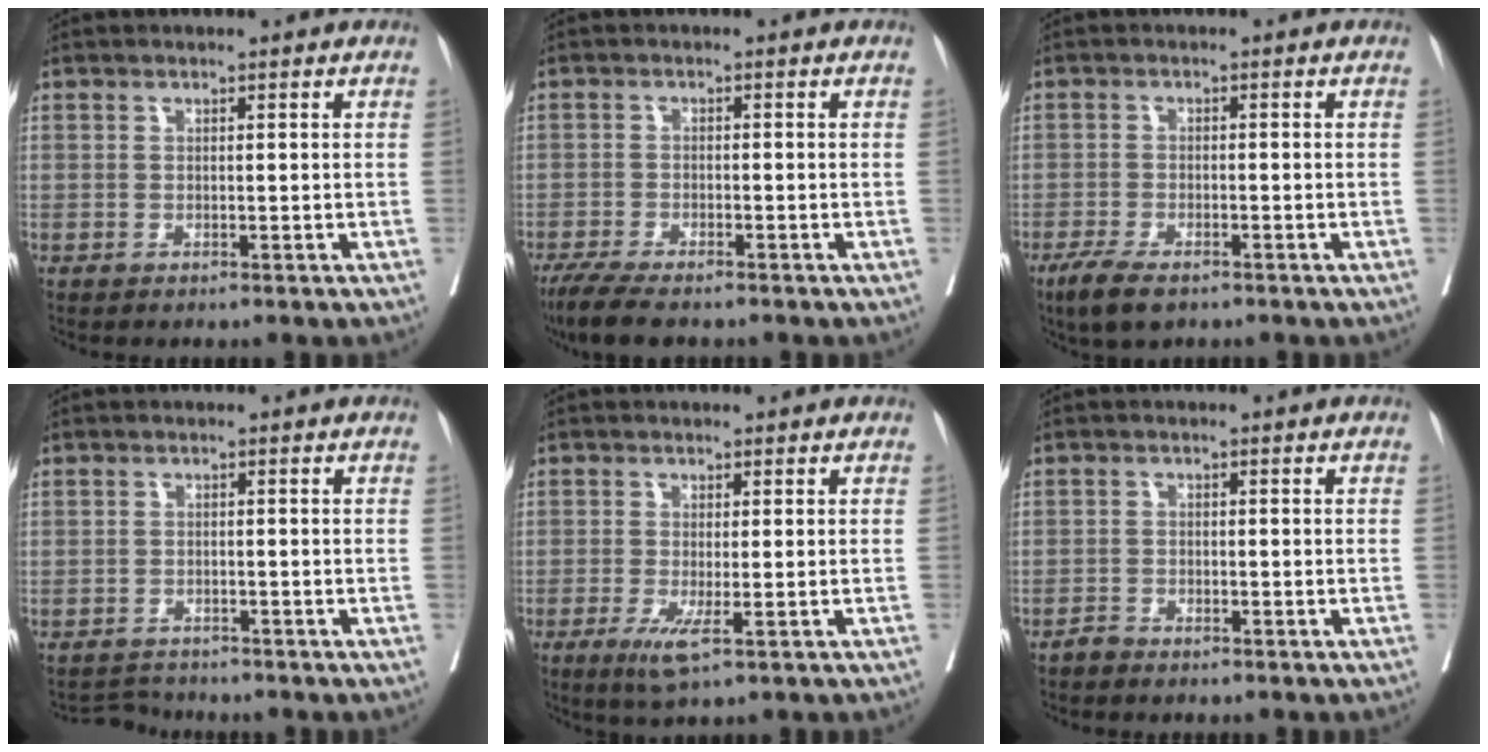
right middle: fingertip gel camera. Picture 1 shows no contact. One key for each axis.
{"total": 7.0, "fx": -5.5, "fy": 1.5, "fz": 4.0, "tx": -0.069, "ty": -0.016, "tz": -0.091}
{"total": 5.2, "fx": -3.6, "fy": 1.6, "fz": 3.4, "tx": -0.066, "ty": -0.010, "tz": -0.060}
{"total": 2.1, "fx": -1.9, "fy": 0.5, "fz": -0.8, "tx": 0.011, "ty": -0.009, "tz": -0.033}
{"total": 3.6, "fx": -1.5, "fy": 0.3, "fz": 3.3, "tx": -0.060, "ty": -0.012, "tz": -0.022}
{"total": 1.1, "fx": -1.0, "fy": 0.3, "fz": 0.0, "tx": -0.001, "ty": 0.001, "tz": -0.020}